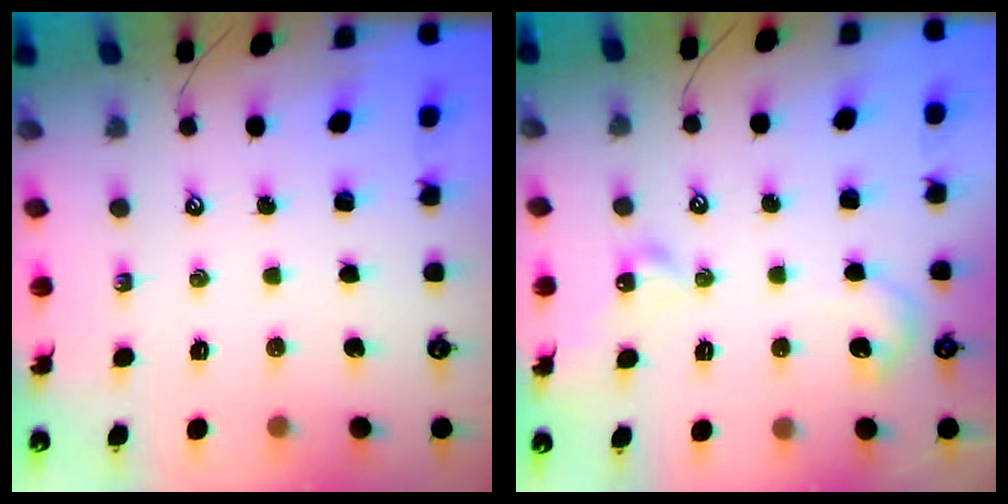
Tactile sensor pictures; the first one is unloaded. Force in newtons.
{"total": 5.9, "press": 5.9, "slide": 0.7}